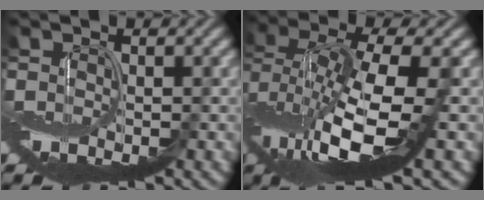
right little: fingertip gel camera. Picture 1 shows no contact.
{"total": 11.5, "force": [-0.2, 4.3, 10.7], "torque": [-0.218, -0.011, -0.003]}